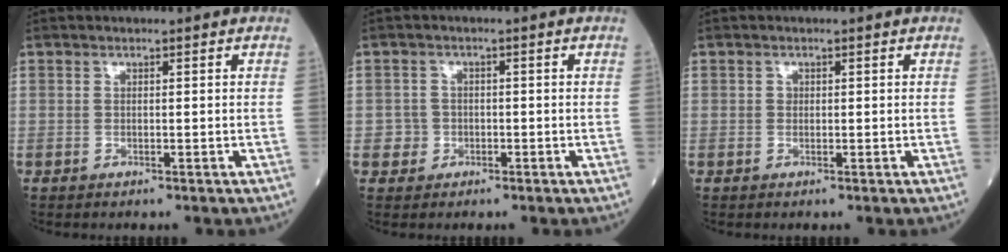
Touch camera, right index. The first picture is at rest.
{"total": 2.0, "force": [-0.3, 1.9, -0.1], "torque": [0.012, 0.011, -0.009]}
{"total": 0.5, "force": [0.1, 0.5, 0.2], "torque": [0.000, 0.002, 0.001]}